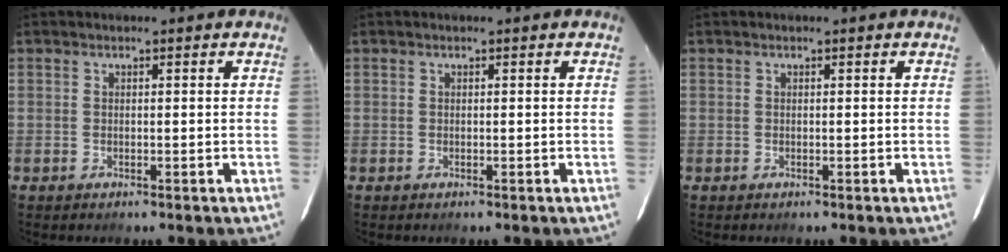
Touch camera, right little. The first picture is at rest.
{"total": 0.0}
{"total": 0.0}